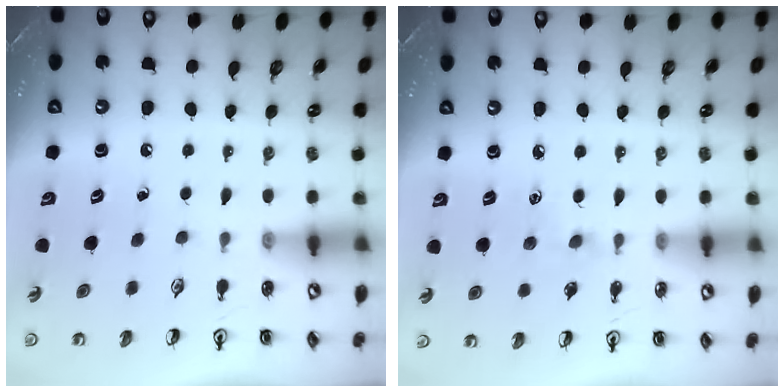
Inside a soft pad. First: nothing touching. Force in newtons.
{"total": 3.6, "press": 3.6, "slide": 0.5}